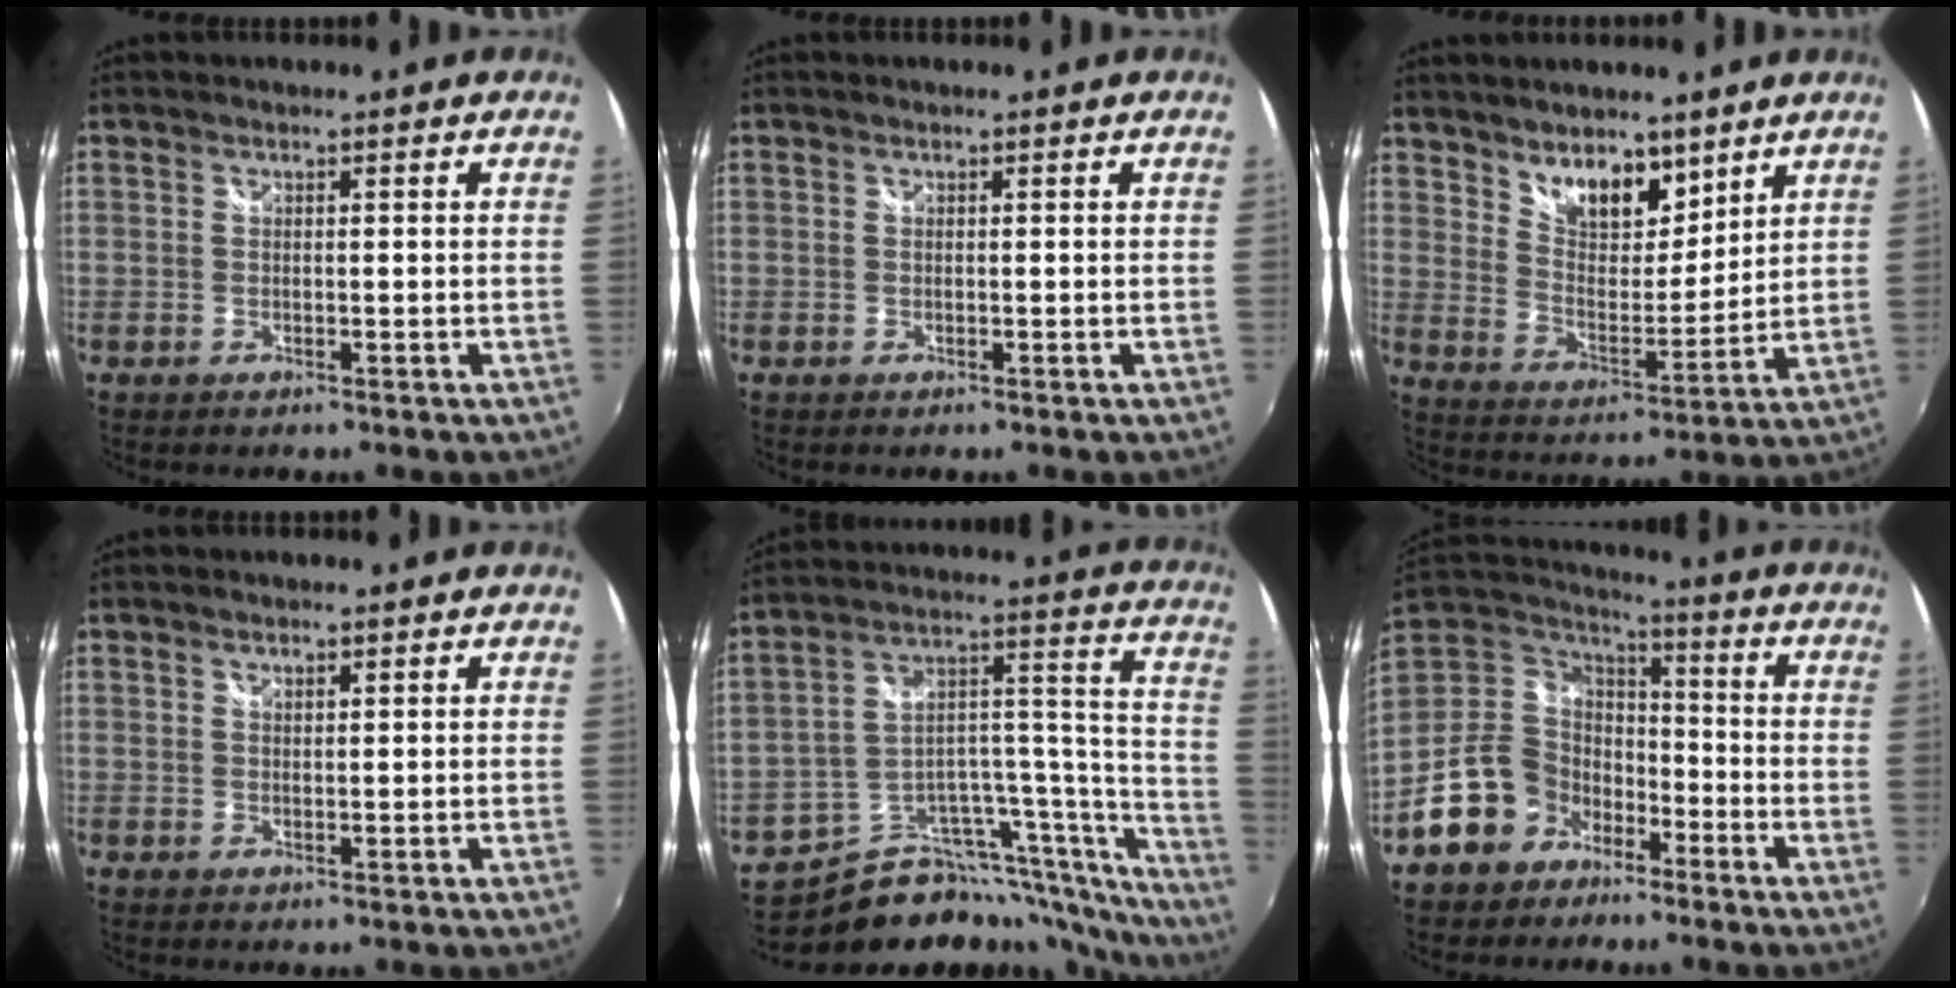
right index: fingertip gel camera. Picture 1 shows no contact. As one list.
[{"total": 0.0}, {"total": 10.4, "force": [7.6, 5.0, 5.1], "torque": [-0.072, 0.001, 0.136]}, {"total": 0.9, "force": [0.7, 0.4, 0.5], "torque": [-0.005, 0.001, 0.011]}, {"total": 23.8, "force": [-18.8, 9.4, 11.1], "torque": [-0.119, 0.060, -0.279]}, {"total": 14.9, "force": [-8.8, 11.0, 4.8], "torque": [-0.125, 0.034, -0.150]}]